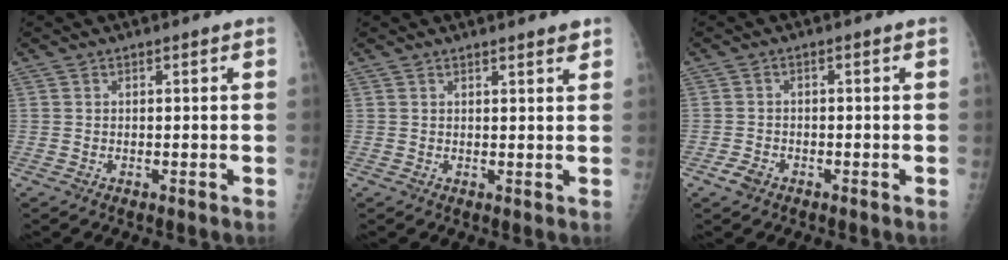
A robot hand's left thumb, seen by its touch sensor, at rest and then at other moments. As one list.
[{"total": 1.9, "force": [1.6, 0.2, 1.1], "torque": [-0.010, -0.008, 0.020]}, {"total": 2.2, "force": [-1.5, 1.3, 0.9], "torque": [-0.019, 0.006, -0.024]}]